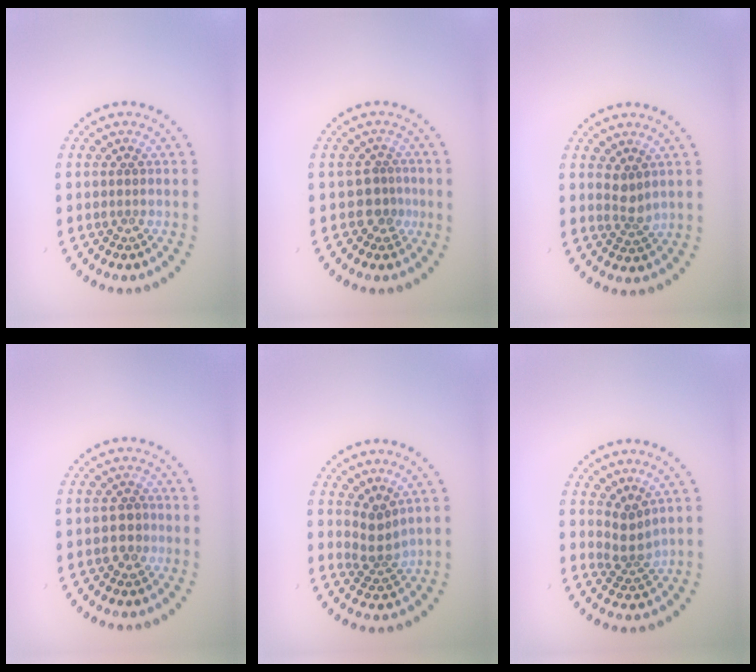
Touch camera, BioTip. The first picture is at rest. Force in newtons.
{"total": 2.1, "press": 1.7, "slide": 1.2}
{"total": 1.7, "press": 1.4, "slide": 1.0}
{"total": 1.8, "press": 1.8, "slide": 0.2}
{"total": 2.5, "press": 1.8, "slide": 1.7}
{"total": 2.4, "press": 1.7, "slide": 1.8}